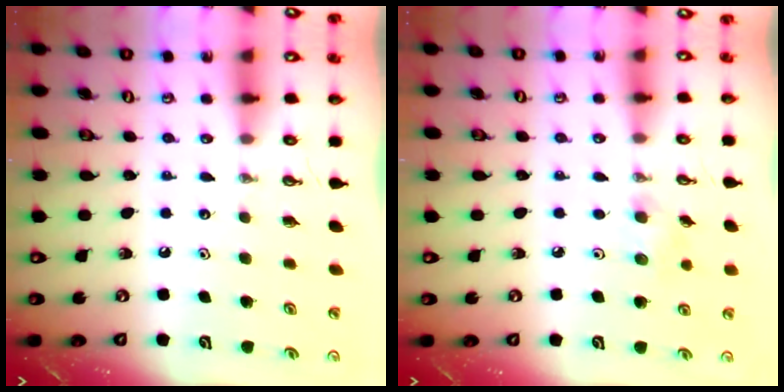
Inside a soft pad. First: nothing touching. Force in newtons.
{"total": 5.7, "press": 5.4, "slide": 1.8}